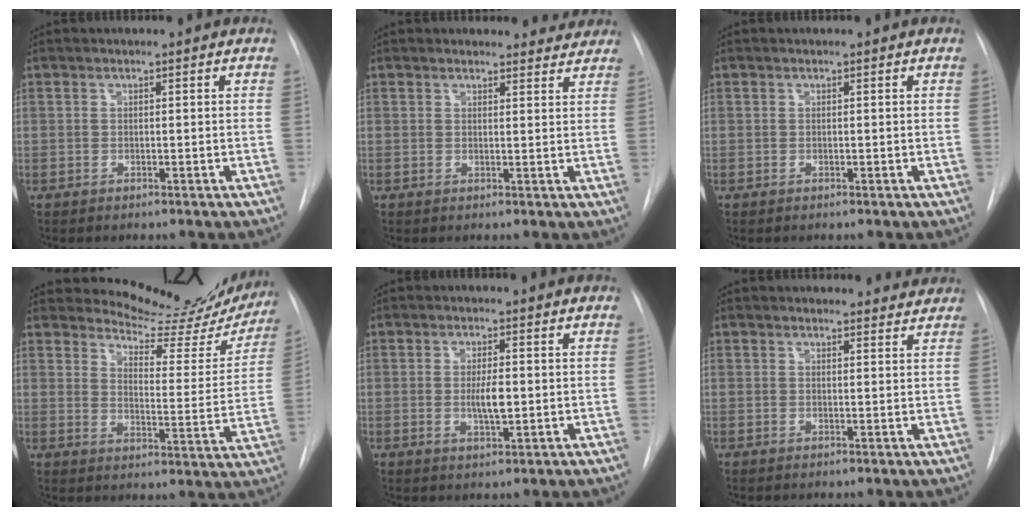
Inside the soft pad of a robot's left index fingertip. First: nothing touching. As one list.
[{"total": 5.0, "force": [4.8, 1.5, 0.0], "torque": [0.016, -0.008, 0.037]}, {"total": 0.0}, {"total": 17.1, "force": [16.5, 3.1, 3.4], "torque": [-0.032, -0.082, 0.190]}, {"total": 3.4, "force": [-0.2, 0.8, 3.3], "torque": [-0.059, -0.007, -0.002]}, {"total": 4.1, "force": [4.0, 1.1, -0.1], "torque": [0.009, -0.005, 0.030]}]